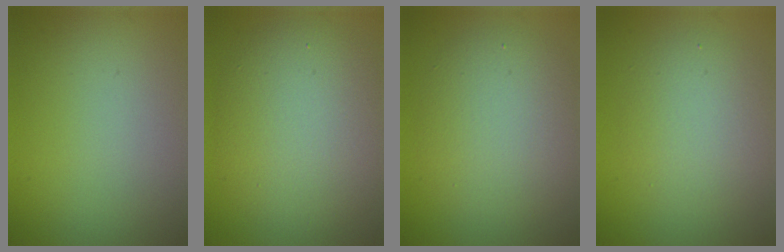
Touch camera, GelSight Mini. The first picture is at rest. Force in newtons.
{"total": 8.1, "press": 8.0, "slide": 0.5}
{"total": 5.7, "press": 5.7, "slide": 0.4}
{"total": 4.4, "press": 4.3, "slide": 0.6}